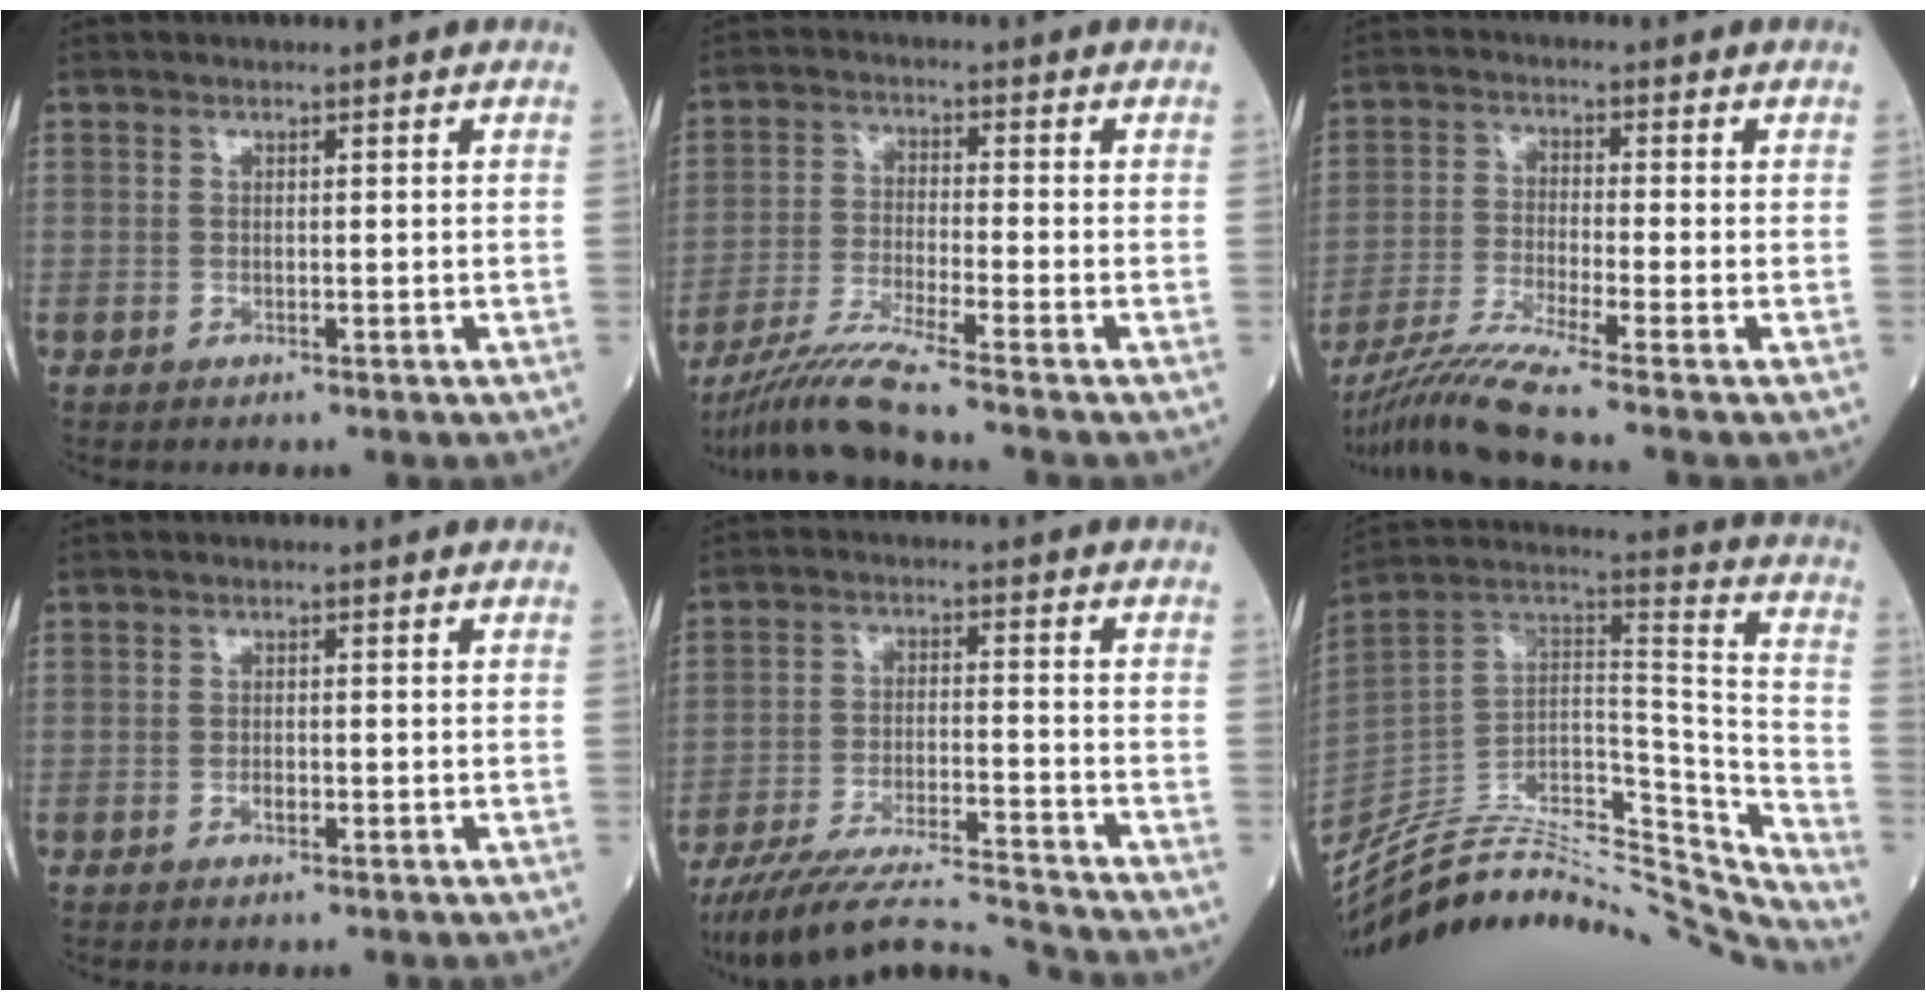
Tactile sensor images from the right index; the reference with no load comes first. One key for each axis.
{"total": 7.4, "fx": -6.4, "fy": -1.9, "fz": 3.3, "tx": -0.070, "ty": -0.028, "tz": -0.125}
{"total": 7.8, "fx": -6.5, "fy": -2.2, "fz": 3.7, "tx": -0.077, "ty": -0.028, "tz": -0.125}
{"total": 1.2, "fx": -0.5, "fy": 0.4, "fz": 1.0, "tx": -0.020, "ty": 0.000, "tz": -0.008}
{"total": 13.7, "fx": -12.9, "fy": -0.7, "fz": 4.6, "tx": -0.076, "ty": -0.003, "tz": -0.221}
{"total": 34.2, "fx": -31.5, "fy": 5.4, "fz": 12.1, "tx": -0.157, "ty": 0.000, "tz": -0.463}